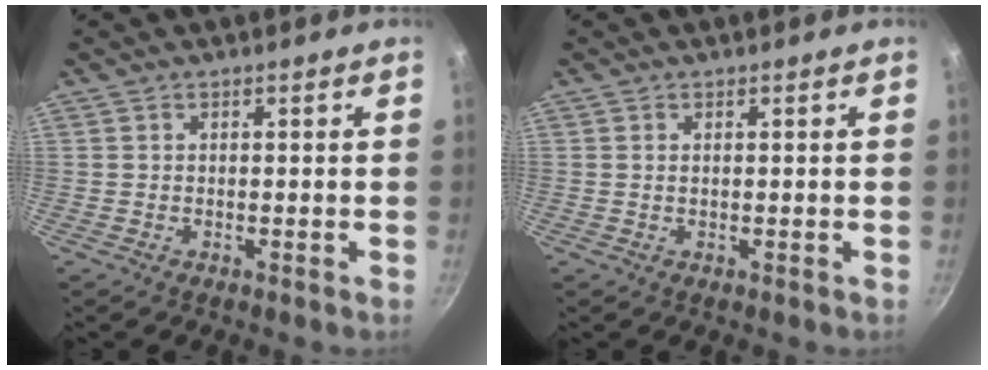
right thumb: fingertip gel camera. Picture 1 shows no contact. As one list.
[{"total": 0.6, "force": [0.2, 0.3, 0.5], "torque": [-0.009, 0.001, 0.004]}]